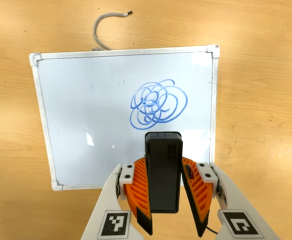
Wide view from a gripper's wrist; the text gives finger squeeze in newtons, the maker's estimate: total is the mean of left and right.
{"total": 6.5, "left": 5.5, "right": 7.5}